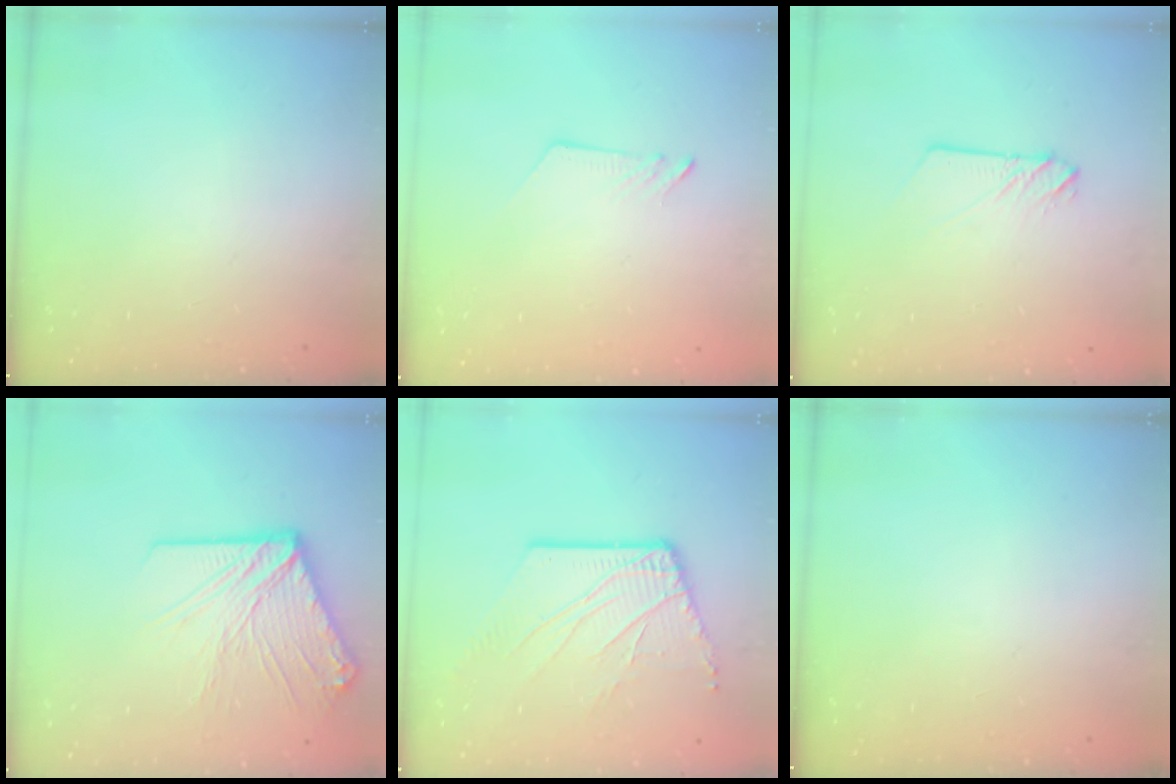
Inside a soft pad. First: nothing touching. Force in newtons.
{"total": 2.6, "press": 2.6, "slide": 0.3}
{"total": 2.9, "press": 2.9, "slide": 0.4}
{"total": 16.4, "press": 16.2, "slide": 2.3}
{"total": 10.5, "press": 10.4, "slide": 1.5}
{"total": 0.0}